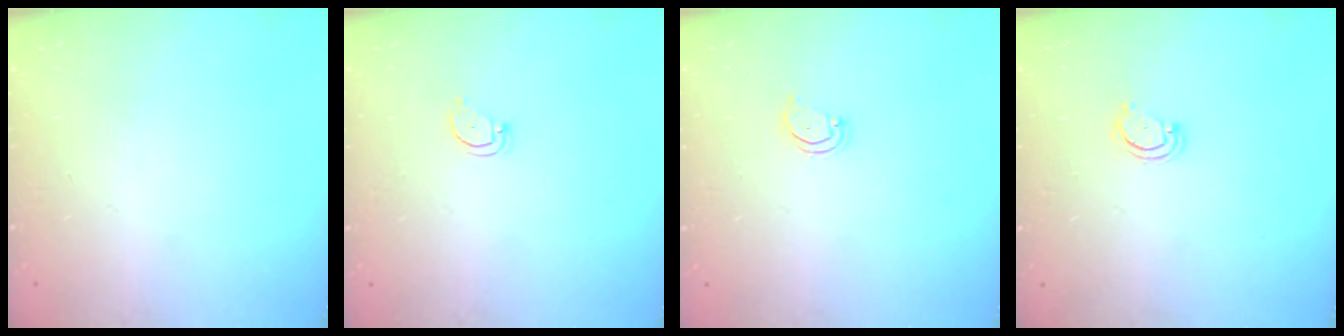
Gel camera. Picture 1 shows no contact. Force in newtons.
{"total": 2.3, "press": 2.3, "slide": 0.2}
{"total": 2.6, "press": 2.6, "slide": 0.2}
{"total": 2.6, "press": 2.6, "slide": 0.3}